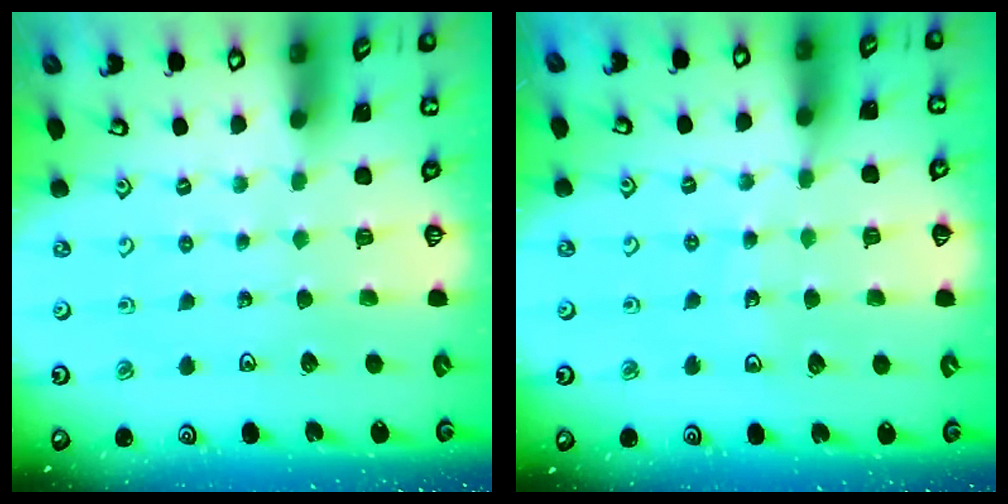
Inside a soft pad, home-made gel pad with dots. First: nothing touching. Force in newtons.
{"total": 7.1, "press": 6.4, "slide": 3.1}